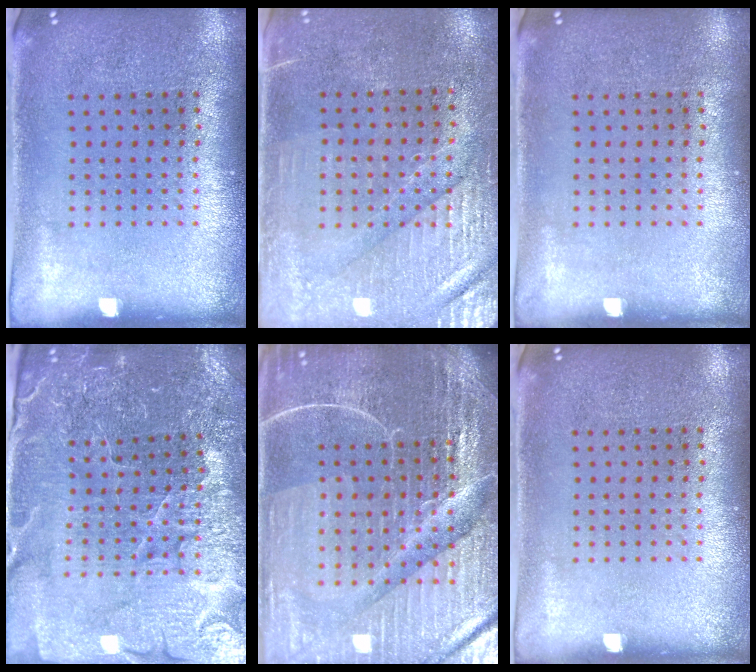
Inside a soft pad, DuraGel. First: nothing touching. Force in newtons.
{"total": 3.4, "press": 3.1, "slide": 1.4}
{"total": 0.0}
{"total": 4.2, "press": 4.1, "slide": 0.8}
{"total": 6.4, "press": 5.7, "slide": 2.9}
{"total": 0.0}